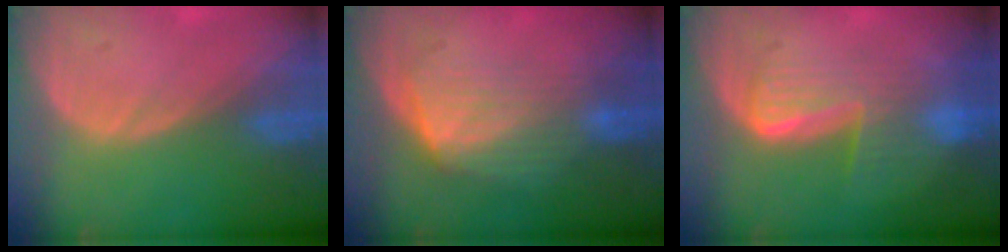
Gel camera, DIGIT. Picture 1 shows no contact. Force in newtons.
{"total": 6.3, "press": 6.0, "slide": 1.9}
{"total": 6.4, "press": 6.3, "slide": 1.3}